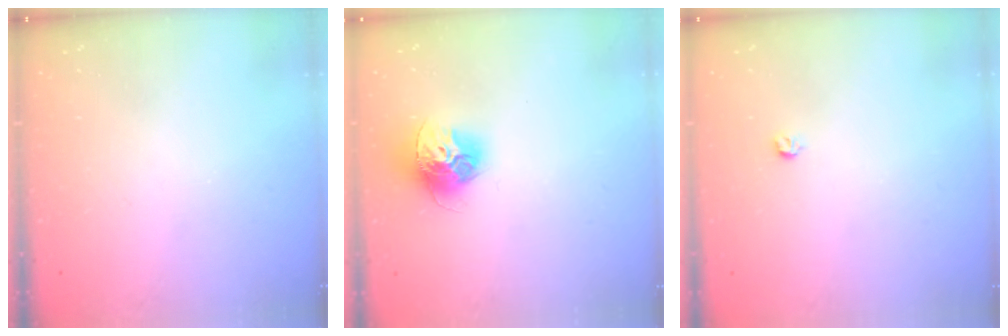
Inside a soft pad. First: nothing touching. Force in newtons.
{"total": 13.8, "press": 13.8, "slide": 1.3}
{"total": 3.2, "press": 3.2, "slide": 0.6}